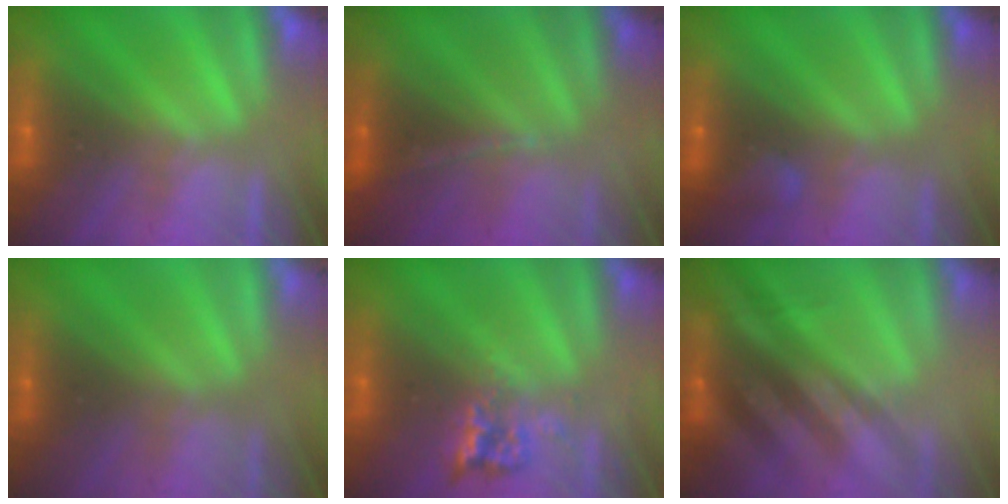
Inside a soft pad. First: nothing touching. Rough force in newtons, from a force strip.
{"total": 1.2}
{"total": 2.1}
{"total": 2.9}
{"total": 2.3}
{"total": 2.7}